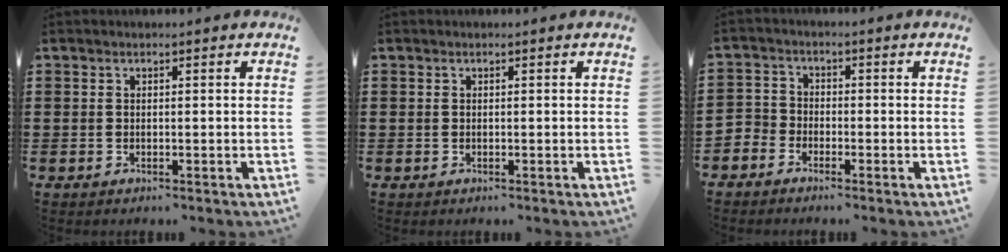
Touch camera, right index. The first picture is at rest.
{"total": 0.0}
{"total": 2.6, "force": [-2.3, 1.3, -0.2], "torque": [-0.014, 0.001, -0.054]}